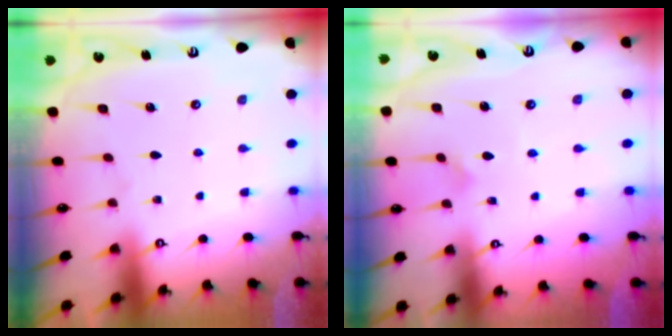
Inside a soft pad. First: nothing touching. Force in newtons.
{"total": 5.0, "press": 5.0, "slide": 0.4}